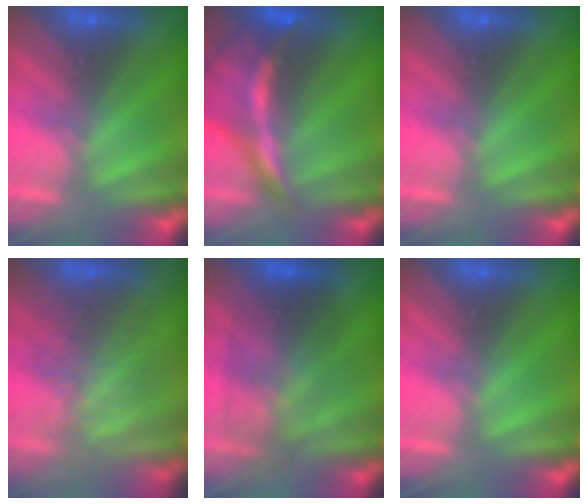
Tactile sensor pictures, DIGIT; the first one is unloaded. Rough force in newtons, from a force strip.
{"total": 5.7}
{"total": 0.0}
{"total": 2.9}
{"total": 2.9}
{"total": 0.0}